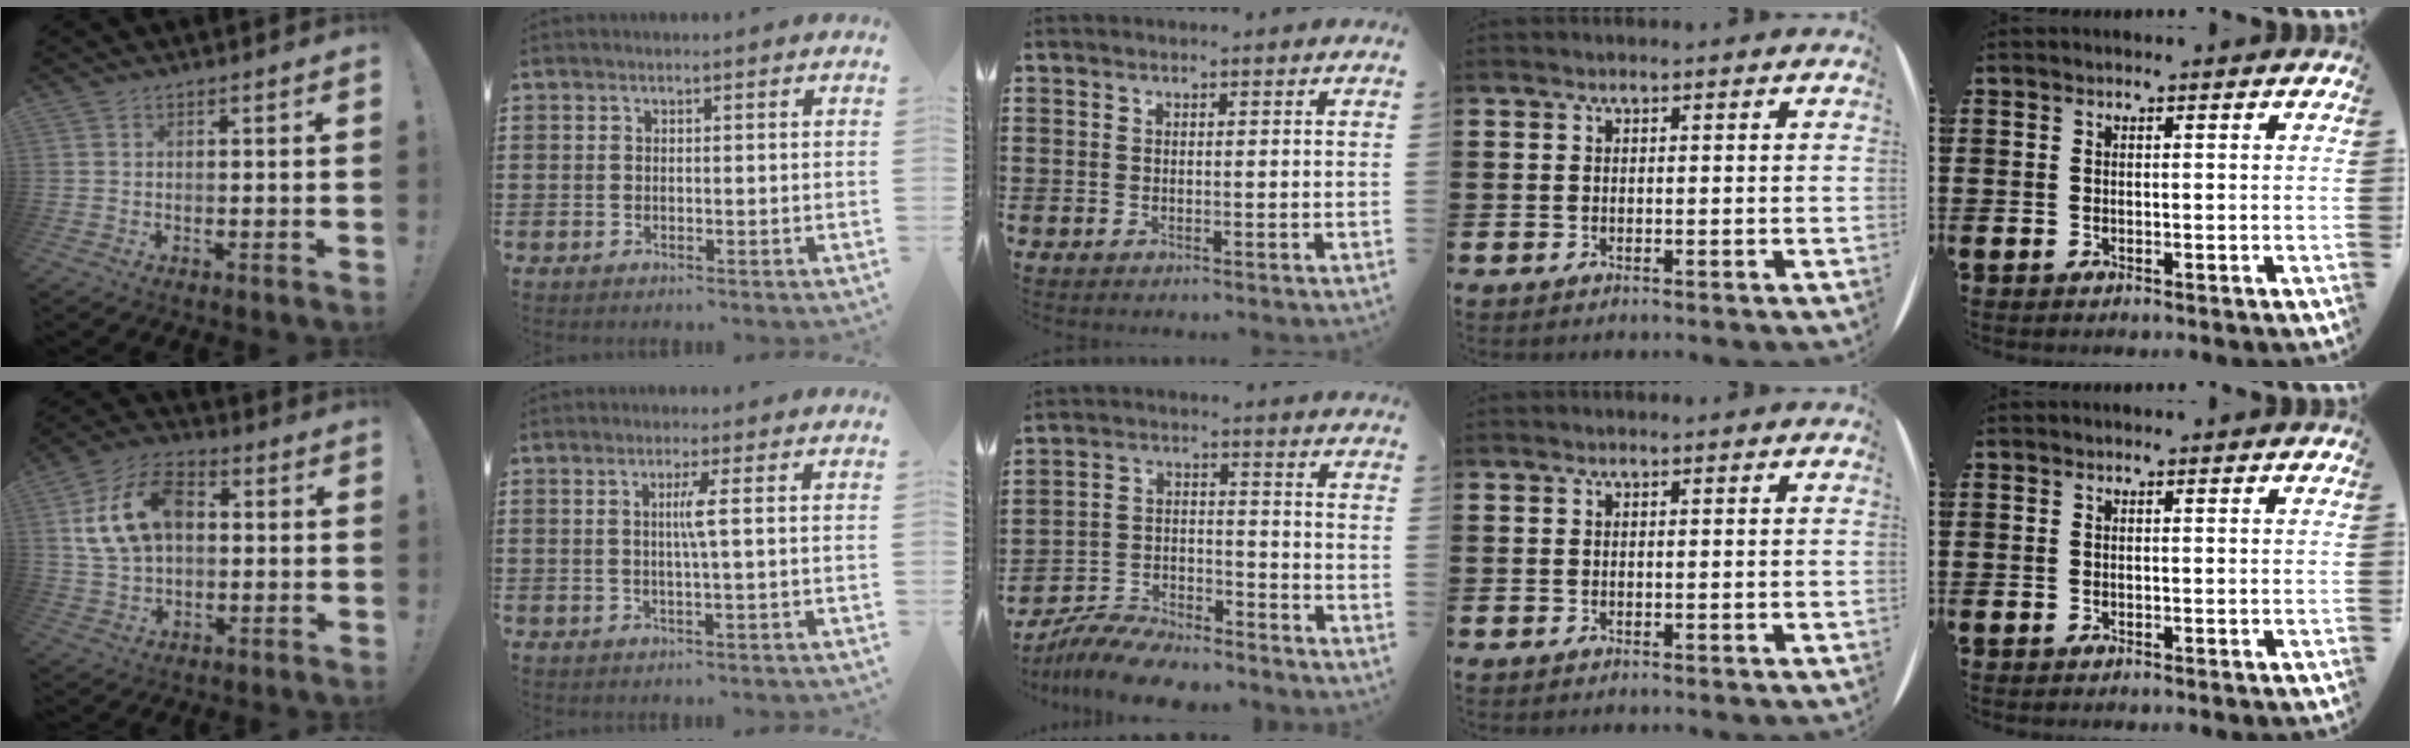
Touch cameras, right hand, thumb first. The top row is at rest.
{"thumb": {"total": 16.3, "force": [3.3, 11.3, 11.3], "torque": [-0.197, 0.006, 0.065]}, "index": {"total": 2.8, "force": [0.2, -0.6, 2.7], "torque": [-0.052, -0.006, -0.002]}, "middle": {"total": 7.6, "force": [-7.4, 1.2, 1.6], "torque": [-0.027, 0.019, -0.143]}}